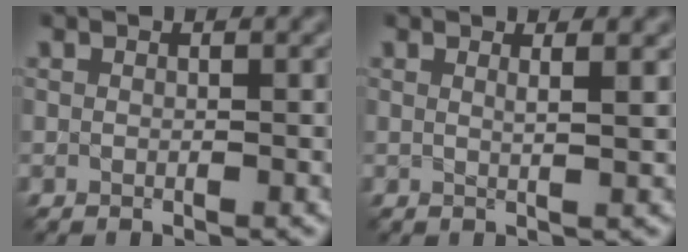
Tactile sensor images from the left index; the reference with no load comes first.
{"total": 1.7, "force": [0.9, 0.5, 1.3], "torque": [-0.010, 0.000, 0.004]}